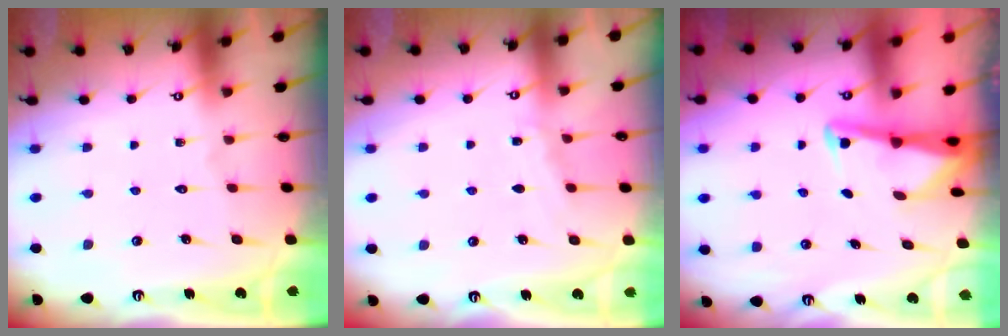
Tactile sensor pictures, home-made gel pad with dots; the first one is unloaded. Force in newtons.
{"total": 4.5, "press": 4.5, "slide": 0.6}
{"total": 3.1, "press": 3.1, "slide": 0.4}